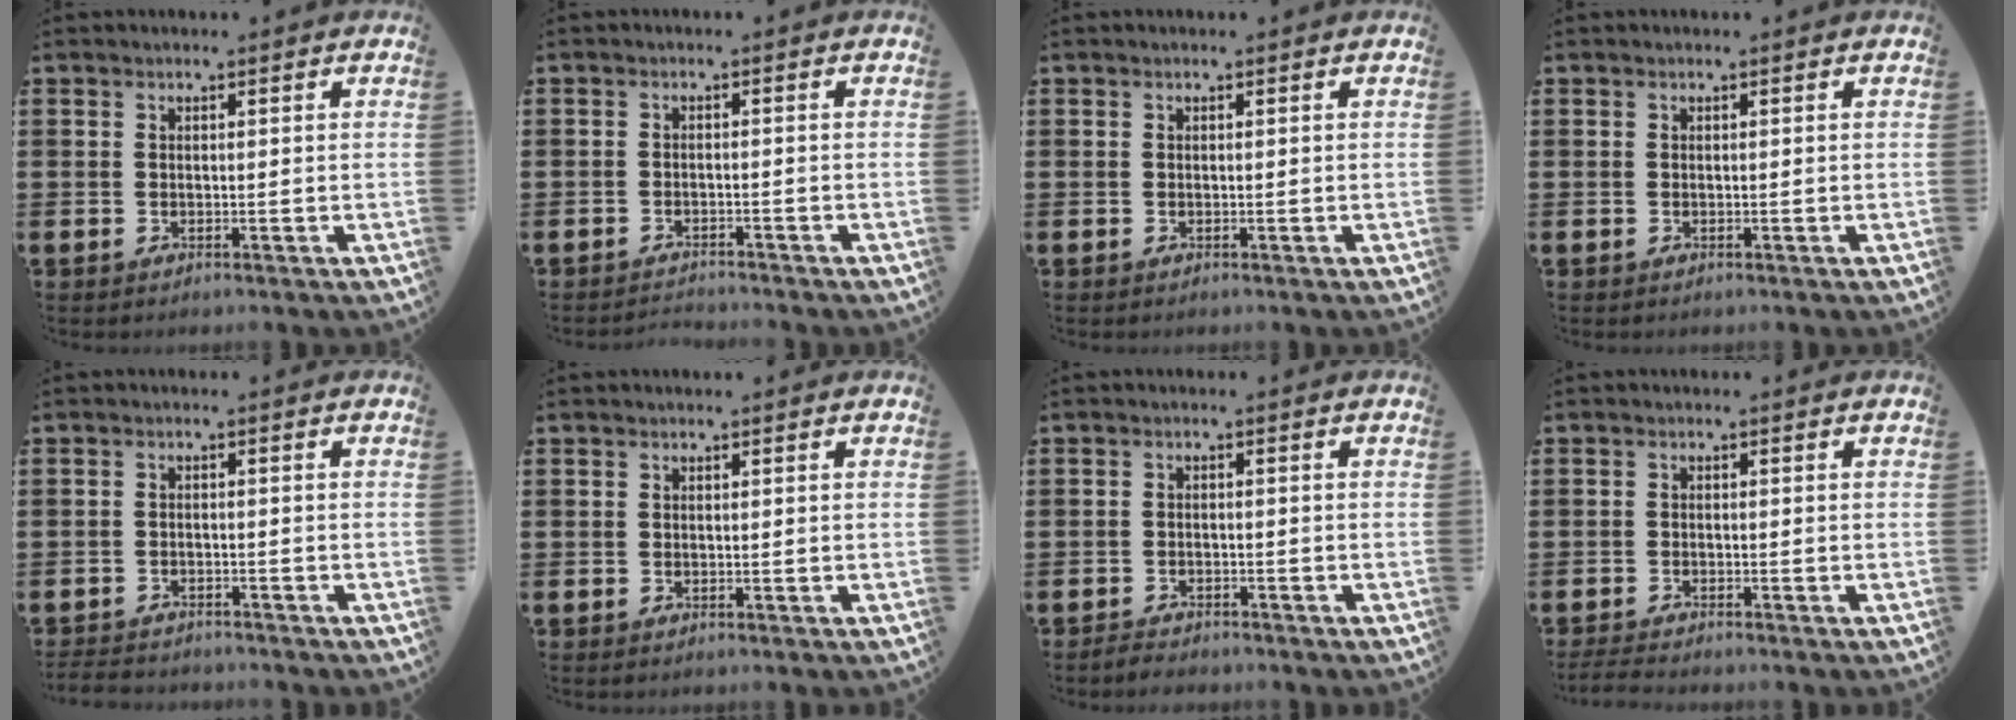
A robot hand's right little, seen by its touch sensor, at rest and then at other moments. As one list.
[{"total": 1.4, "force": [-1.4, -0.1, -0.1], "torque": [-0.002, 0.003, -0.029]}, {"total": 0.0}, {"total": 0.0}, {"total": 1.9, "force": [-1.9, 0.1, -0.1], "torque": [-0.004, 0.001, -0.042]}, {"total": 0.0}, {"total": 1.5, "force": [-1.4, 0.2, 0.0], "torque": [-0.005, 0.003, -0.031]}, {"total": 1.5, "force": [-1.3, 0.1, 0.6], "torque": [-0.011, 0.002, -0.026]}]